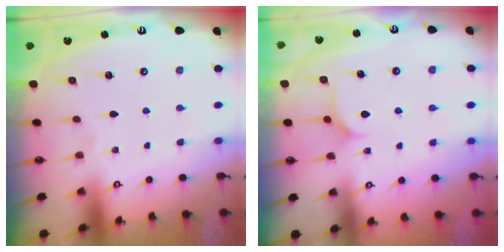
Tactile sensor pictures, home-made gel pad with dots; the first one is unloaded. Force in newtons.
{"total": 7.9, "press": 7.9, "slide": 0.4}